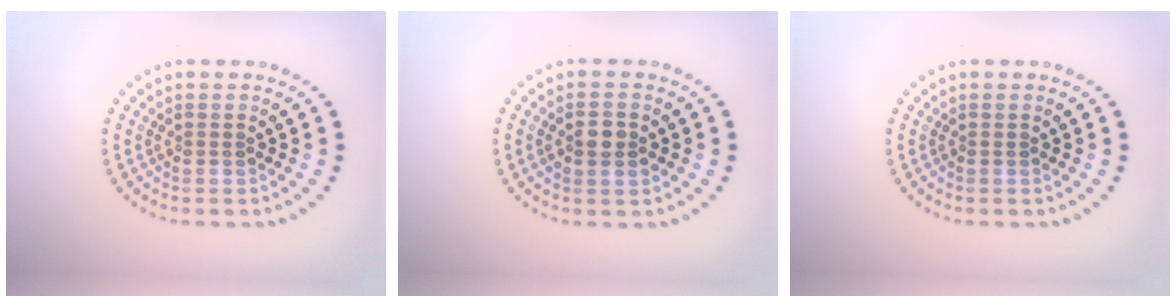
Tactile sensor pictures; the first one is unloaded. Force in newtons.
{"total": 2.6, "press": 2.5, "slide": 0.3}
{"total": 0.0}